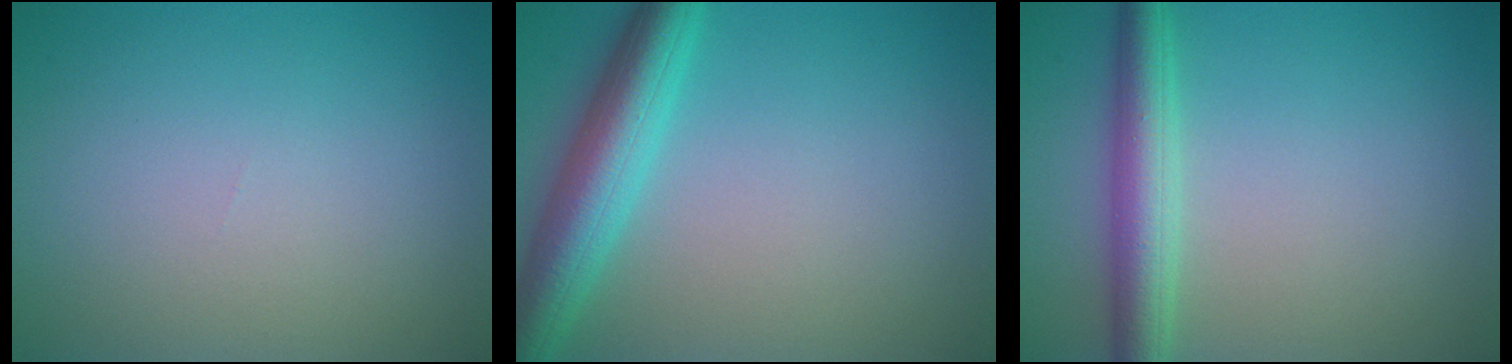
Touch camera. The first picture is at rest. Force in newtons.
{"total": 6.0, "press": 6.0, "slide": 0.2}
{"total": 4.2, "press": 4.2, "slide": 0.1}